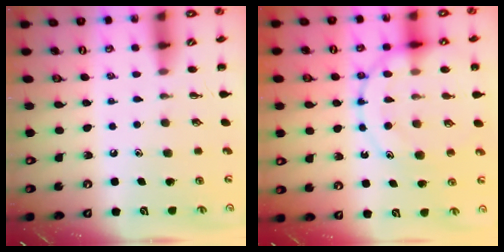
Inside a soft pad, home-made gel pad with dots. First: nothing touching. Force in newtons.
{"total": 17.1, "press": 16.9, "slide": 2.2}